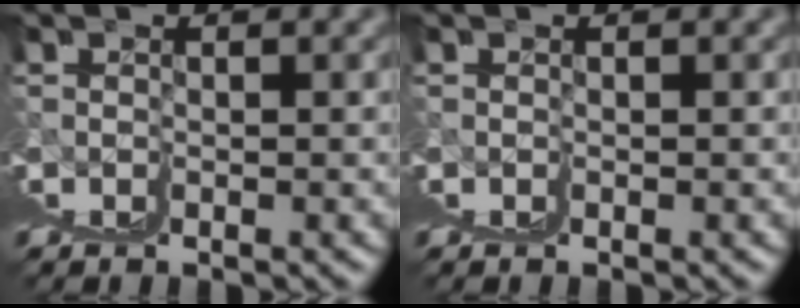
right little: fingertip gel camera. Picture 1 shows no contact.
{"total": 0.0}